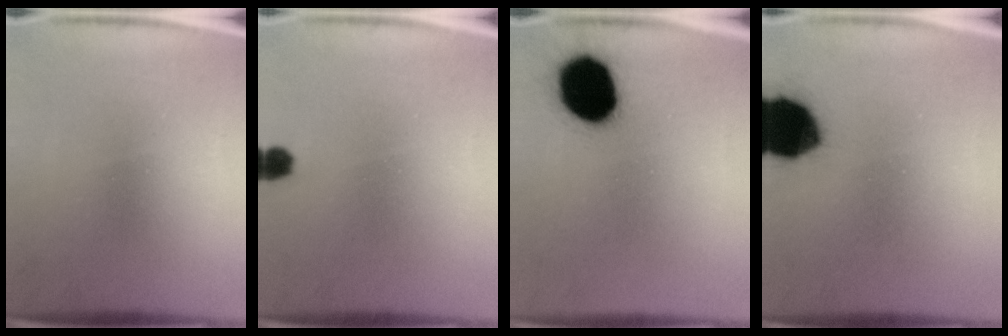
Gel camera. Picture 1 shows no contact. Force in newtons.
{"total": 2.6}
{"total": 17.8}
{"total": 17.9}